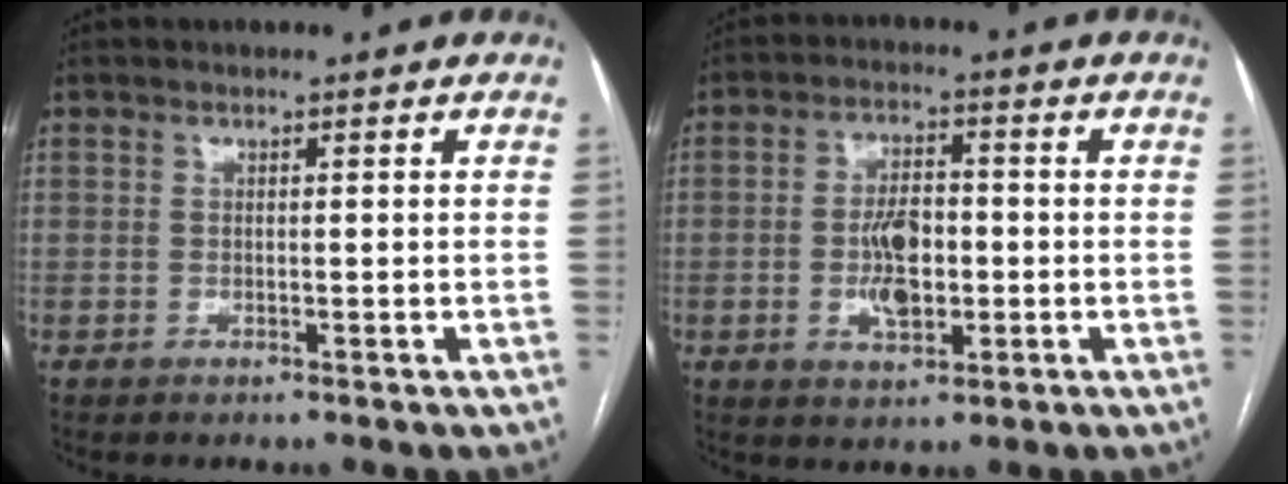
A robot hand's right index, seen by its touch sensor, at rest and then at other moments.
{"total": 6.9, "force": [-1.1, 3.3, 6.0], "torque": [-0.115, 0.005, -0.016]}